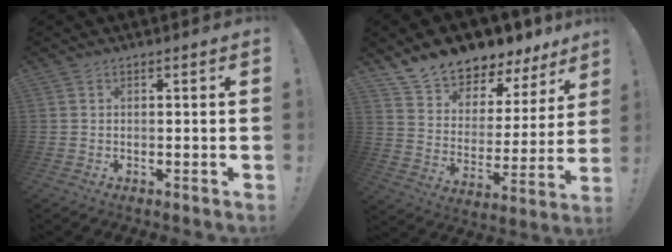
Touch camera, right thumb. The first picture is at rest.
{"total": 10.7, "force": [10.0, 3.3, 1.7], "torque": [-0.050, -0.096, 0.180]}